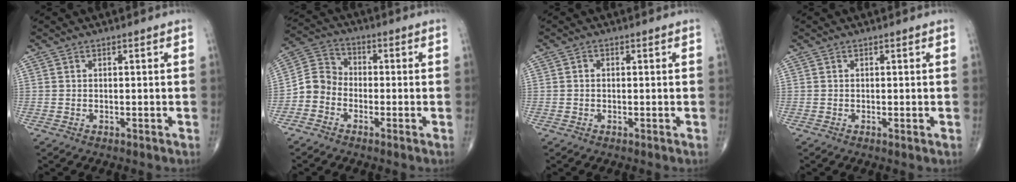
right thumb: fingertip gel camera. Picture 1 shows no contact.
{"total": 5.9, "force": [-2.5, 5.0, 2.1], "torque": [-0.022, 0.028, -0.063]}
{"total": 0.8, "force": [-0.1, 0.6, 0.4], "torque": [-0.003, 0.002, -0.005]}
{"total": 0.7, "force": [-0.1, 0.1, 0.7], "torque": [-0.015, -0.003, -0.003]}